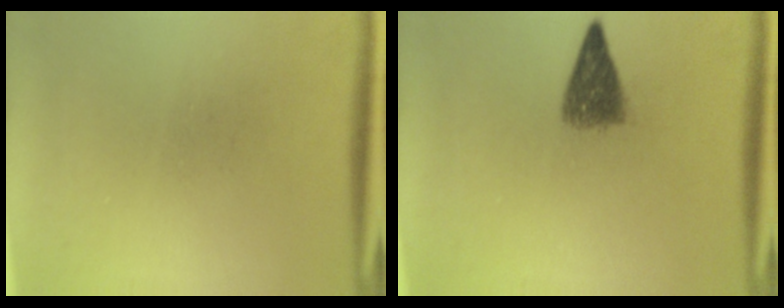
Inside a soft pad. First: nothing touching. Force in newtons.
{"total": 4.2}